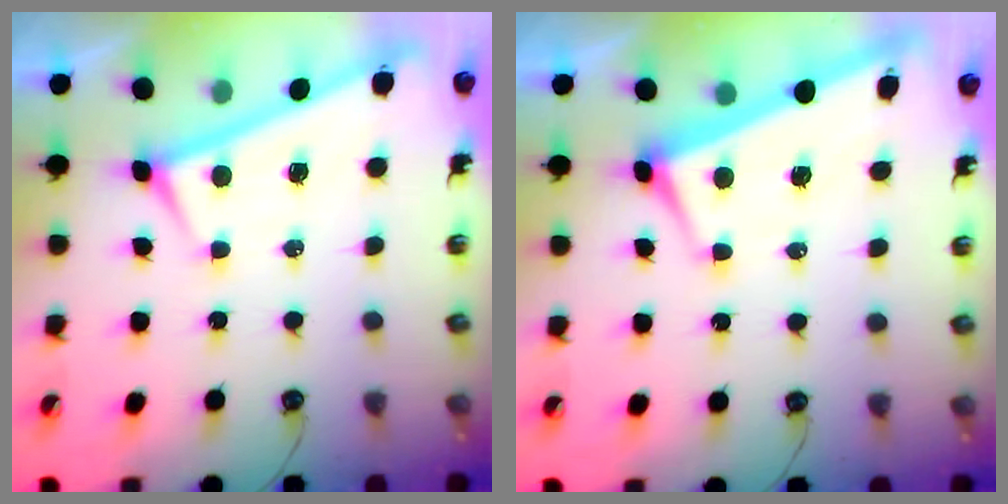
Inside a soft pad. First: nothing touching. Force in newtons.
{"total": 2.5, "press": 2.3, "slide": 0.9}